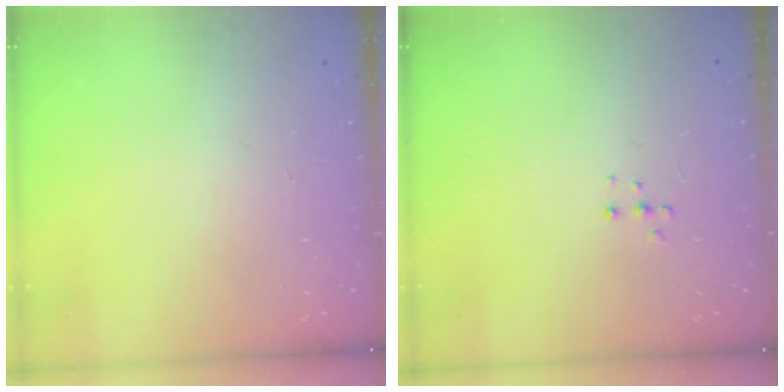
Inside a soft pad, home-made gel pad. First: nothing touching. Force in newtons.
{"total": 4.0, "press": 3.9, "slide": 0.8}